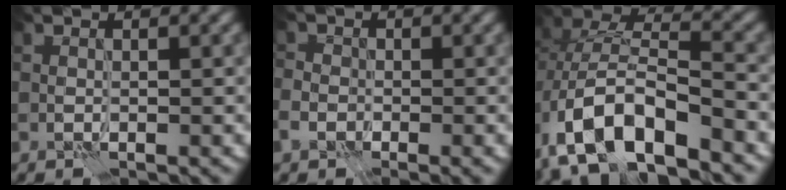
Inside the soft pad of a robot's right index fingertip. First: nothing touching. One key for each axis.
{"total": 2.4, "fx": -1.6, "fy": 1.6, "fz": 0.8, "tx": -0.015, "ty": -0.001, "tz": -0.035}
{"total": 10.5, "fx": -5.3, "fy": 5.6, "fz": 7.2, "tx": -0.139, "ty": -0.002, "tz": -0.091}